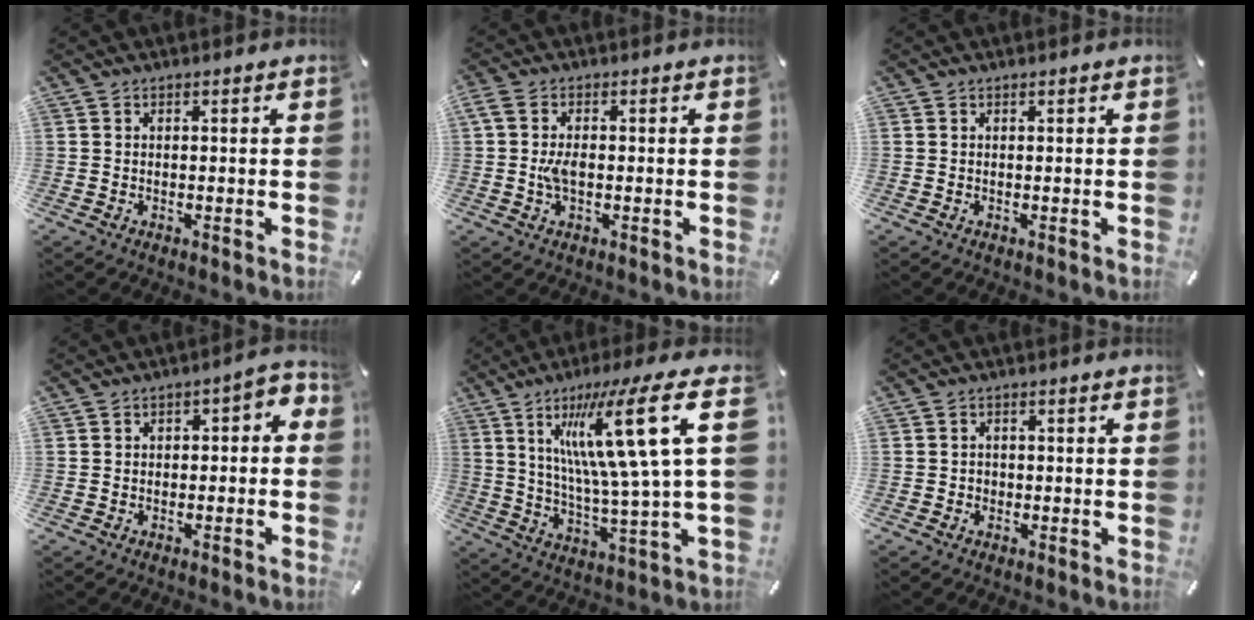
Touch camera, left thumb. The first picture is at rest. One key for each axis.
{"total": 4.1, "fx": -0.2, "fy": 2.2, "fz": 3.5, "tx": -0.086, "ty": -0.004, "tz": -0.009}
{"total": 0.0}
{"total": 3.6, "fx": -1.8, "fy": 2.1, "fz": 2.3, "tx": -0.034, "ty": 0.017, "tz": -0.038}
{"total": 21.8, "fx": 7.8, "fy": 3.2, "fz": 20.1, "tx": -0.349, "ty": -0.032, "tz": 0.100}
{"total": 1.6, "fx": -0.6, "fy": 1.5, "fz": 0.4, "tx": -0.009, "ty": 0.006, "tz": -0.014}